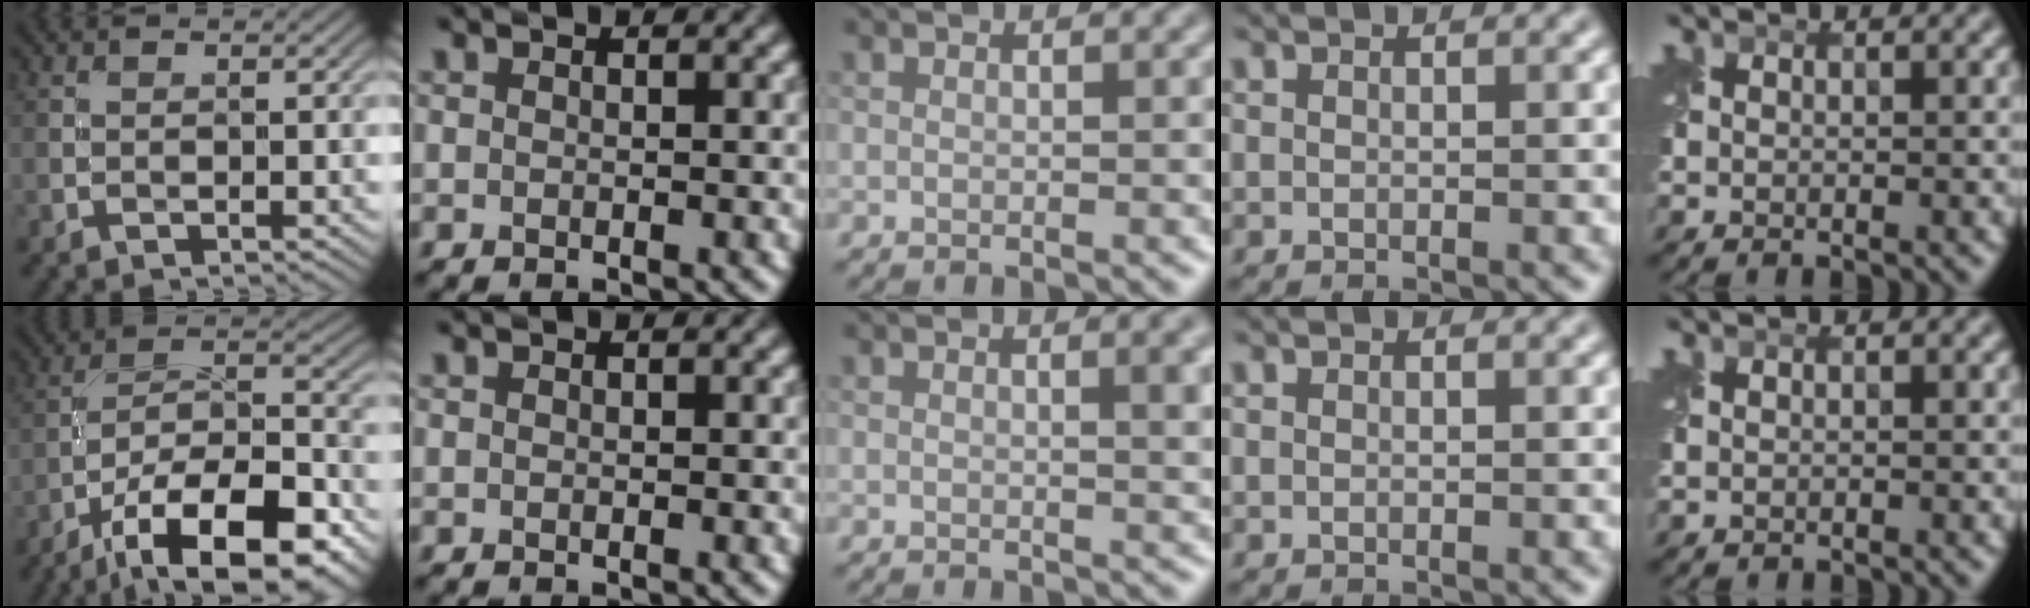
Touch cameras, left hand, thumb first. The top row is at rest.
{"thumb": {"total": 17.3, "force": [-10.8, 6.3, 12.0], "torque": [-0.190, -0.020, -0.178]}, "middle": {"total": 3.9, "force": [1.0, 1.3, 3.6], "torque": [-0.034, 0.008, 0.011]}, "little": {"total": 0.6, "force": [0.3, -0.2, -0.5], "torque": [0.012, 0.007, 0.007]}}